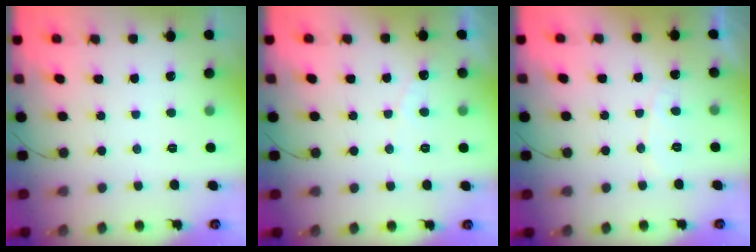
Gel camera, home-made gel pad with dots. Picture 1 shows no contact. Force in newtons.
{"total": 3.0, "press": 3.0, "slide": 0.1}
{"total": 4.8, "press": 4.8, "slide": 0.4}